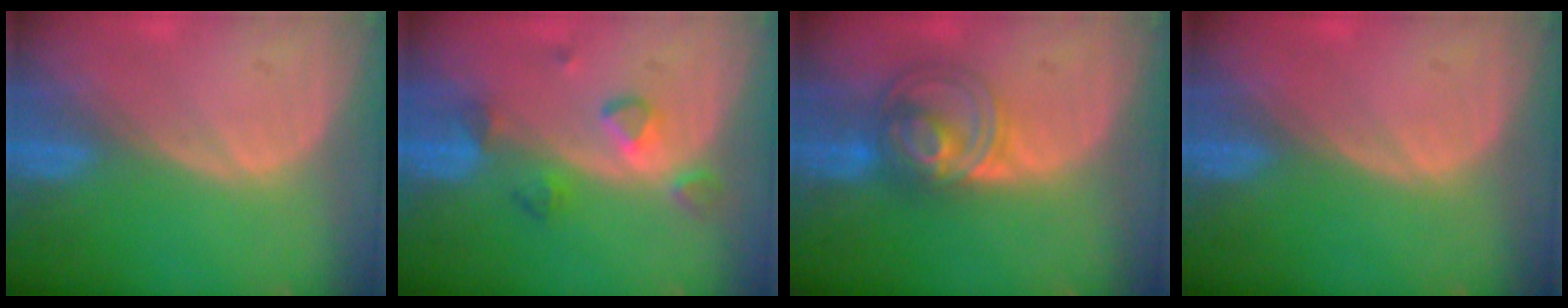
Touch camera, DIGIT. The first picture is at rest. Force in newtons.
{"total": 4.1, "press": 4.0, "slide": 0.9}
{"total": 6.4, "press": 6.3, "slide": 1.6}
{"total": 0.6, "press": 0.0, "slide": 0.6}